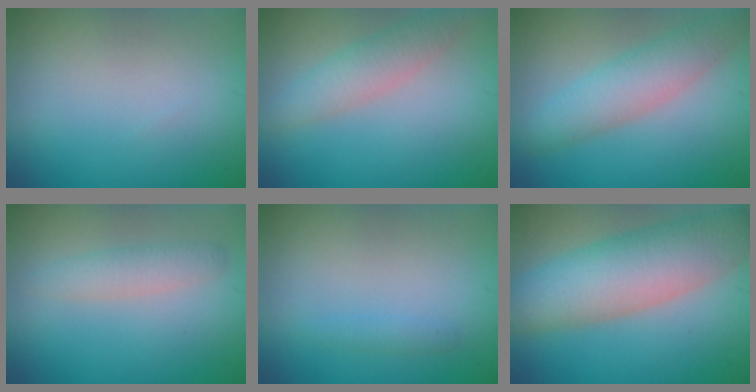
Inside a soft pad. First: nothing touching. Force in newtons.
{"total": 2.9, "press": 2.9, "slide": 0.1}
{"total": 4.1, "press": 4.1, "slide": 0.1}
{"total": 2.0, "press": 2.0, "slide": 0.1}
{"total": 0.8, "press": 0.8, "slide": 0.1}
{"total": 8.1, "press": 8.1, "slide": 0.3}